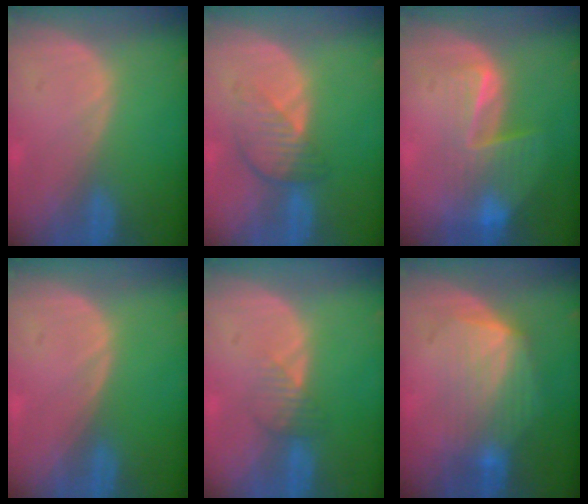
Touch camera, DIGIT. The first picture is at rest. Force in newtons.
{"total": 4.7, "press": 4.2, "slide": 2.1}
{"total": 7.7, "press": 6.8, "slide": 3.6}
{"total": 0.0}
{"total": 2.4, "press": 2.4, "slide": 0.1}
{"total": 6.9, "press": 6.8, "slide": 0.5}